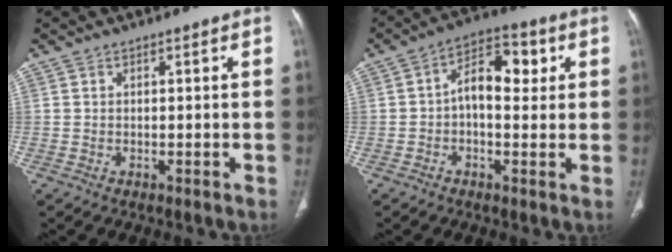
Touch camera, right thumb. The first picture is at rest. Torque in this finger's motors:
{"motor_torque": [0.03, 0.07, 0.45, -0.33, 0.17]}